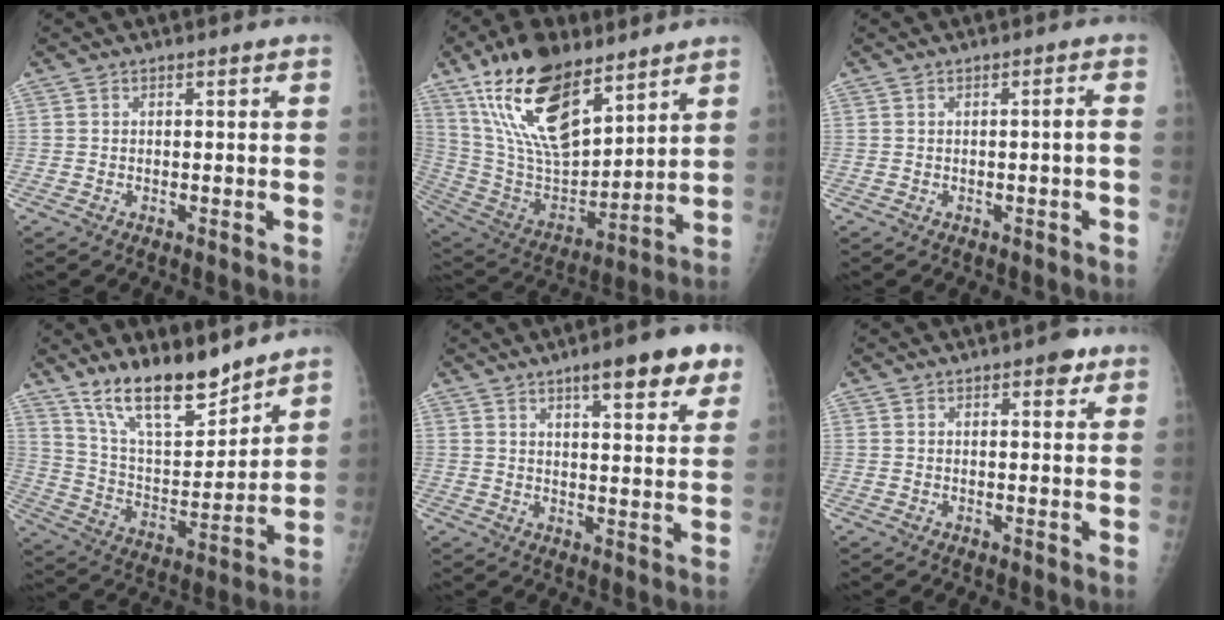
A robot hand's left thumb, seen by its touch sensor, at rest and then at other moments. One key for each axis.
{"total": 22.0, "fx": 13.5, "fy": 9.6, "fz": 14.5, "tx": -0.240, "ty": -0.059, "tz": 0.259}
{"total": 1.2, "fx": -0.4, "fy": -0.1, "fz": 1.1, "tx": -0.023, "ty": 0.008, "tz": -0.003}
{"total": 15.6, "fx": 12.4, "fy": 4.9, "fz": 8.0, "tx": -0.103, "ty": -0.080, "tz": 0.230}
{"total": 11.2, "fx": 6.8, "fy": 2.8, "fz": 8.5, "tx": -0.091, "ty": -0.026, "tz": 0.089}
{"total": 2.8, "fx": 1.6, "fy": 1.3, "fz": 1.9, "tx": -0.012, "ty": -0.003, "tz": 0.017}